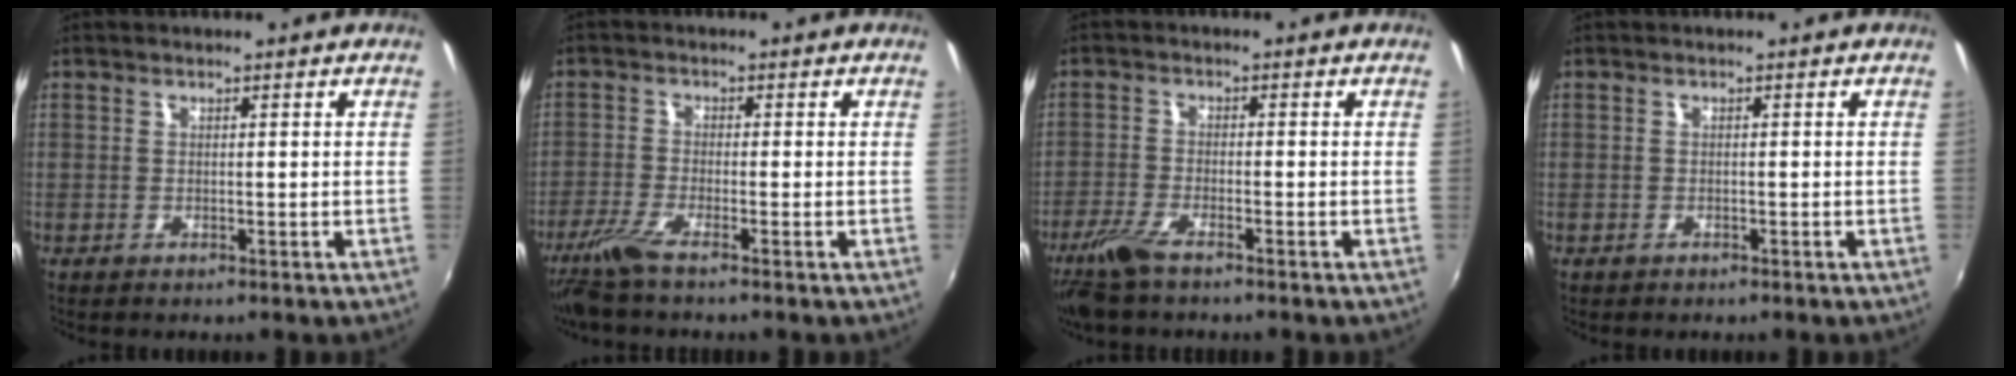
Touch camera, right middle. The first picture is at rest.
{"total": 5.3, "force": [-4.1, -0.1, 3.4], "torque": [-0.085, -0.015, -0.084]}
{"total": 6.1, "force": [-4.7, 1.3, 3.8], "torque": [-0.098, -0.013, -0.095]}
{"total": 0.5, "force": [-0.4, 0.2, -0.2], "torque": [0.002, 0.001, -0.006]}